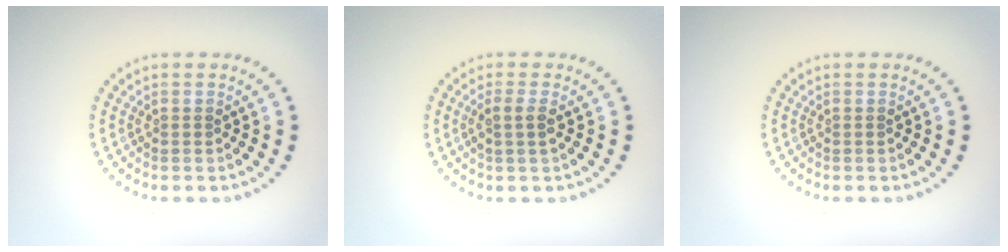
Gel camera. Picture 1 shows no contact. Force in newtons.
{"total": 1.6, "press": 1.4, "slide": 0.8}
{"total": 0.0}